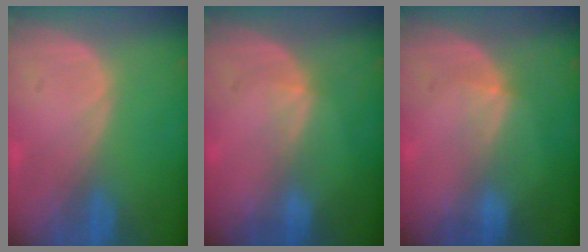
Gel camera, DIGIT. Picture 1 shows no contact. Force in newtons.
{"total": 1.7, "press": 1.3, "slide": 1.1}
{"total": 2.4, "press": 2.1, "slide": 1.2}